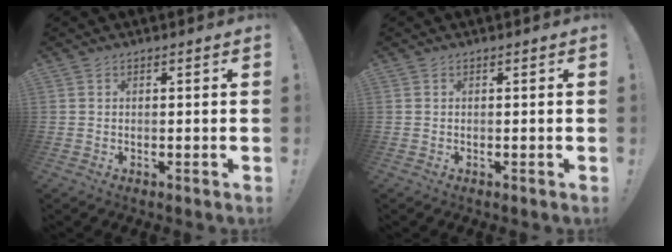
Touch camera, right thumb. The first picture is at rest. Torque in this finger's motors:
{"motor_torque": [0.00, 0.00, 0.00, 0.00, 0.00]}